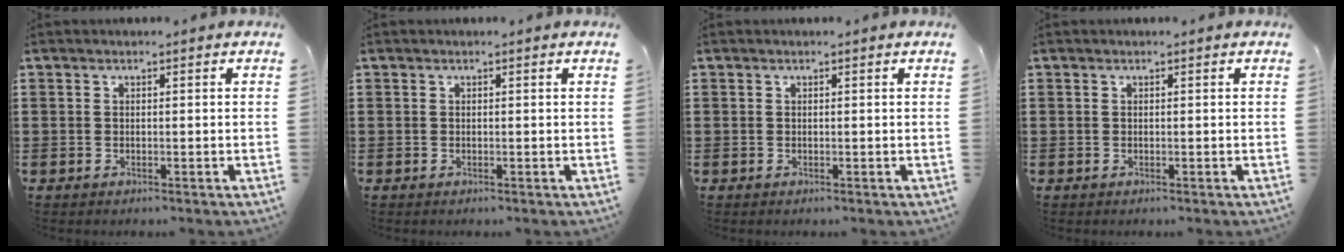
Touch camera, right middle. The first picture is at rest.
{"total": 0.0}
{"total": 0.0}
{"total": 0.0}